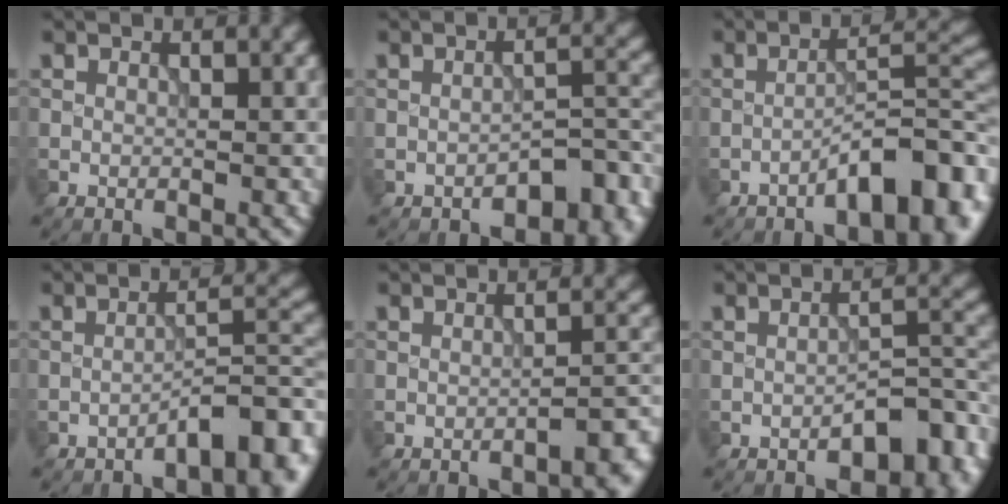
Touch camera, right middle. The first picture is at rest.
{"total": 4.2, "force": [-2.9, 1.7, 2.6], "torque": [-0.026, 0.006, -0.043]}
{"total": 6.8, "force": [-4.0, 1.8, 5.2], "torque": [-0.071, 0.018, -0.064]}
{"total": 5.0, "force": [-3.1, 1.2, 3.7], "torque": [-0.051, 0.015, -0.047]}
{"total": 2.9, "force": [-2.0, 0.7, 2.0], "torque": [-0.024, 0.010, -0.033]}
{"total": 4.9, "force": [-2.5, 2.0, 3.6], "torque": [-0.045, 0.013, -0.040]}